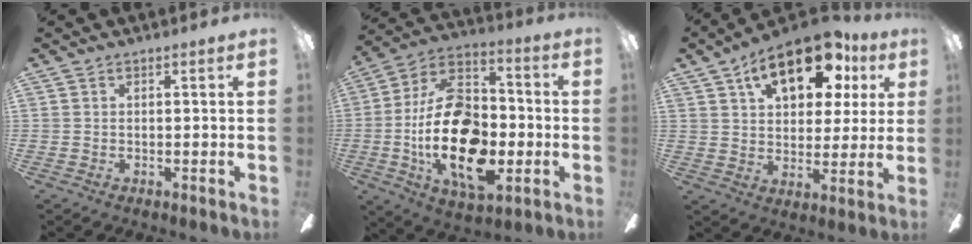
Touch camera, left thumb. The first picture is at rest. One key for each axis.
{"total": 24.0, "fx": -5.1, "fy": 14.1, "fz": 18.7, "tx": -0.358, "ty": 0.020, "tz": -0.083}
{"total": 18.7, "fx": 9.6, "fy": 10.0, "fz": 12.5, "tx": -0.177, "ty": -0.028, "tz": 0.159}